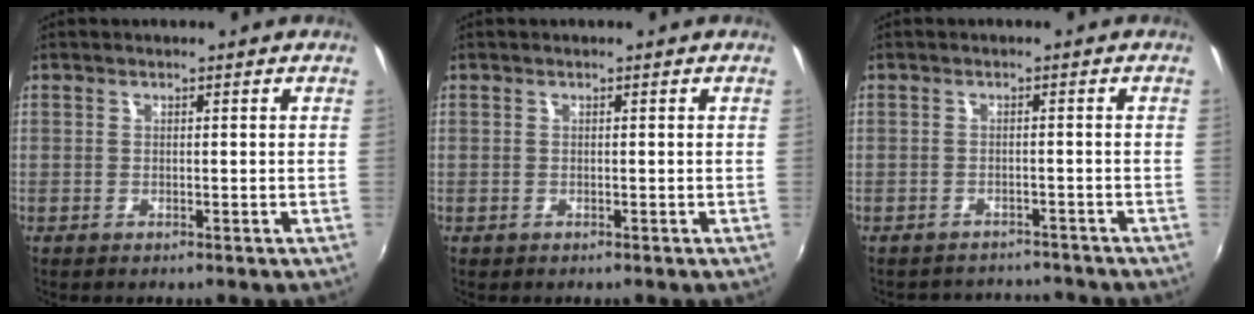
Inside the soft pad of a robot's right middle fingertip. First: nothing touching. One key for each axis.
{"total": 0.0}
{"total": 6.2, "fx": -5.9, "fy": 2.0, "fz": 0.7, "tx": -0.021, "ty": 0.009, "tz": -0.081}